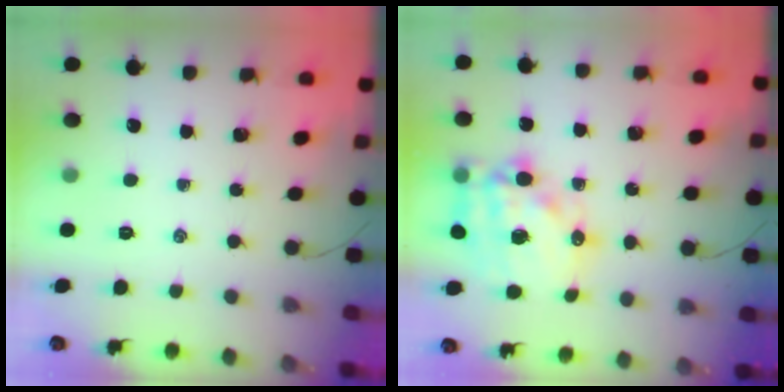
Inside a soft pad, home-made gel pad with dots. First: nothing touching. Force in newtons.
{"total": 18.8, "press": 18.4, "slide": 4.1}